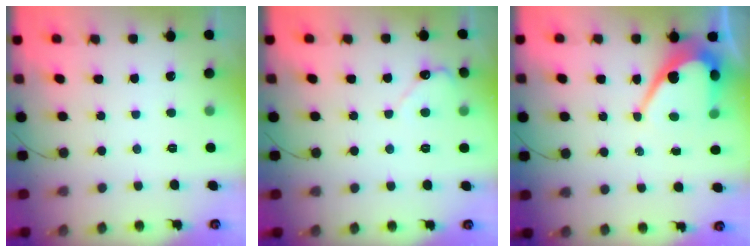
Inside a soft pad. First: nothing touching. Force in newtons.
{"total": 3.0, "press": 3.0, "slide": 0.3}
{"total": 9.5, "press": 9.5, "slide": 0.8}